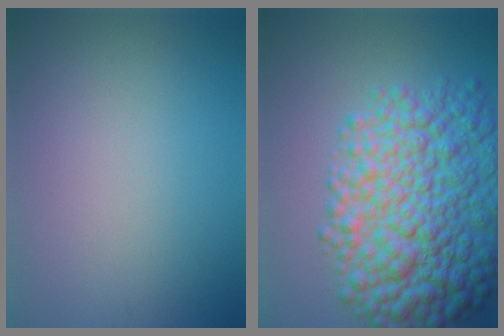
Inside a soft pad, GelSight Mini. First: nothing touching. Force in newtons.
{"total": 11.1, "press": 11.1, "slide": 0.3}